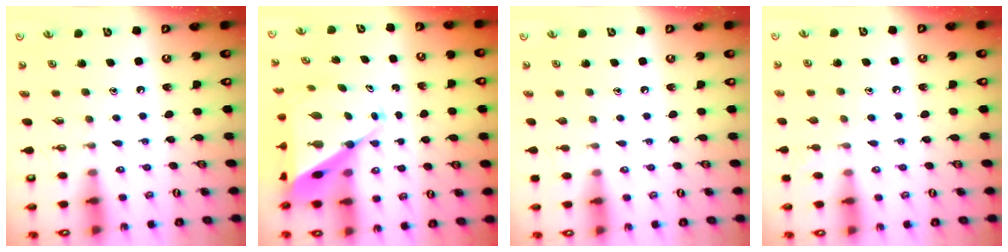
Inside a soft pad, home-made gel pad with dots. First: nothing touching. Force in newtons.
{"total": 11.7, "press": 11.7, "slide": 1.0}
{"total": 0.0}
{"total": 5.5, "press": 5.5, "slide": 0.5}